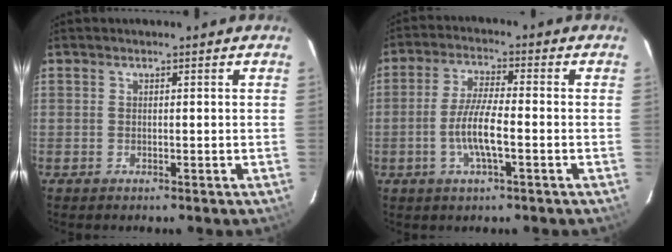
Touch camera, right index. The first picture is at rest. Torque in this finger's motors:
{"motor_torque": [0.72, -0.38, 0.44, 0.15]}